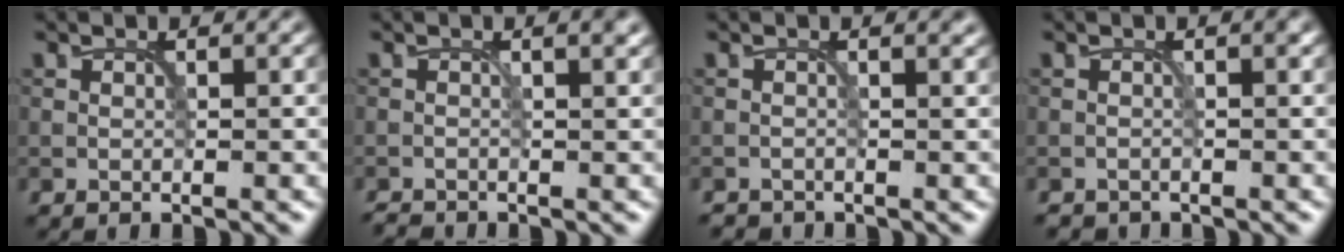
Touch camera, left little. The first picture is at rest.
{"total": 1.3, "force": [-0.6, 0.4, 1.1], "torque": [-0.017, -0.004, -0.012]}
{"total": 0.9, "force": [-0.7, 0.5, 0.2], "torque": [0.000, -0.010, -0.013]}
{"total": 0.8, "force": [-0.7, 0.3, 0.1], "torque": [0.000, -0.003, -0.014]}